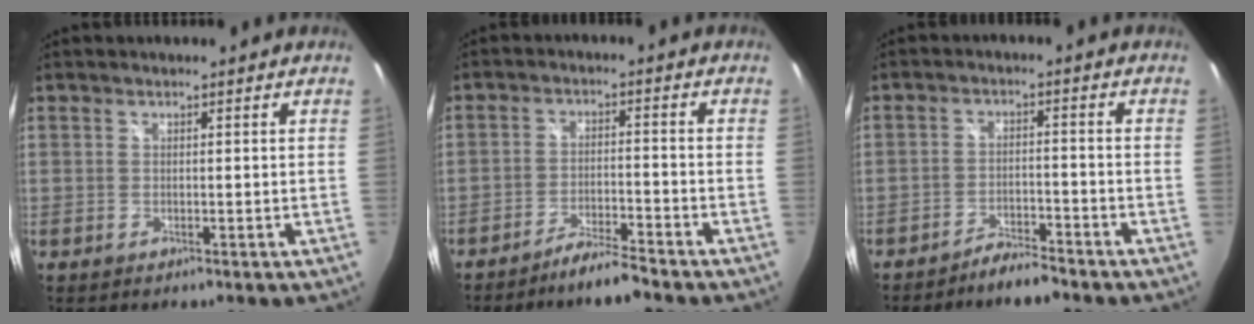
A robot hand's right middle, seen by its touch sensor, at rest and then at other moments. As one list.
[{"total": 5.3, "force": [-4.8, -0.3, 2.2], "torque": [-0.065, 0.002, -0.083]}, {"total": 4.5, "force": [-4.2, 0.4, 1.5], "torque": [-0.049, 0.003, -0.070]}]